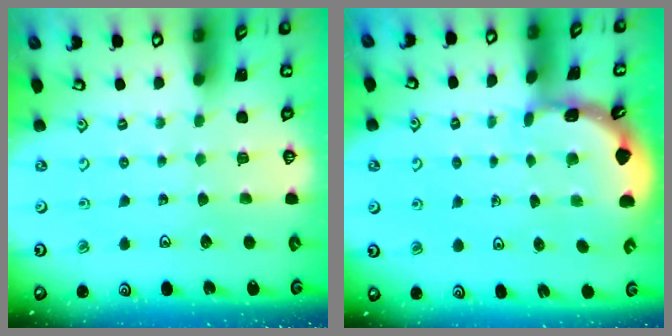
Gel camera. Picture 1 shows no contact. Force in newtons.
{"total": 1.8, "press": 1.8, "slide": 0.1}